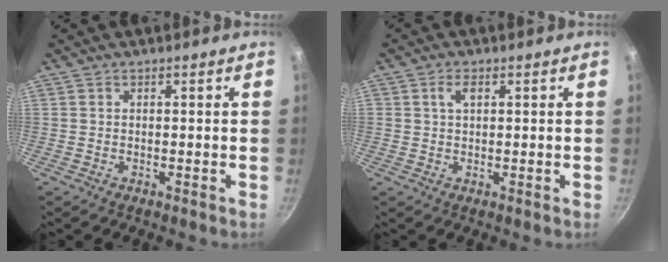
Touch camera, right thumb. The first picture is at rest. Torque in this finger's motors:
{"motor_torque": [-0.33, -0.23, -0.11, 0.39, 0.06]}